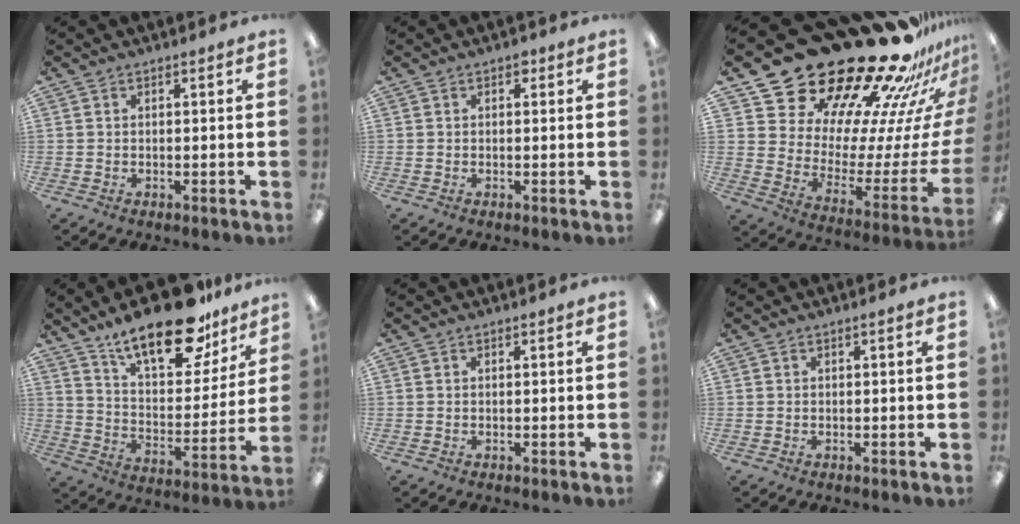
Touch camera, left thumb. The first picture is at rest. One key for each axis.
{"total": 1.3, "fx": 0.7, "fy": 0.9, "fz": 0.7, "tx": -0.007, "ty": 0.001, "tz": 0.010}
{"total": 29.4, "fx": 25.2, "fy": 10.4, "fz": 11.1, "tx": -0.138, "ty": -0.224, "tz": 0.459}
{"total": 22.0, "fx": 15.6, "fy": 8.8, "fz": 12.7, "tx": -0.193, "ty": -0.099, "tz": 0.267}
{"total": 0.0}
{"total": 0.0}